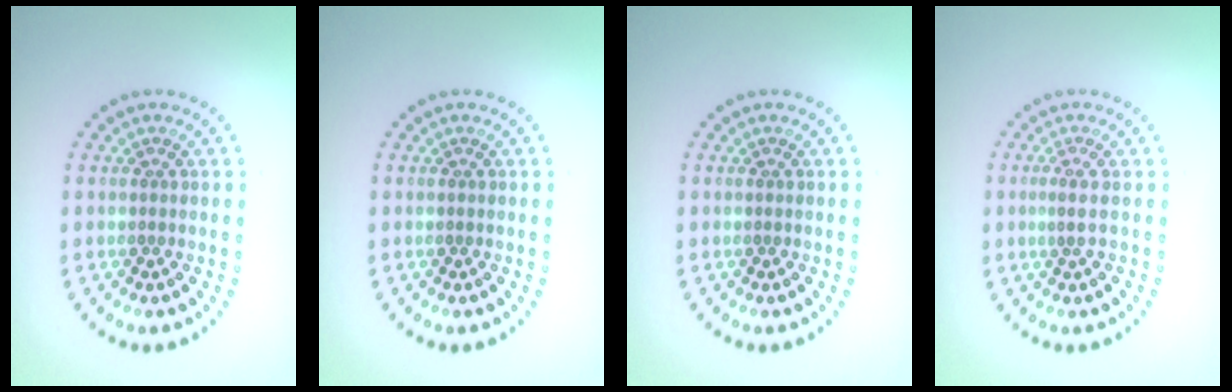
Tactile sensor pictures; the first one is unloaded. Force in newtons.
{"total": 0.0}
{"total": 0.0}
{"total": 0.9, "press": 0.6, "slide": 0.6}